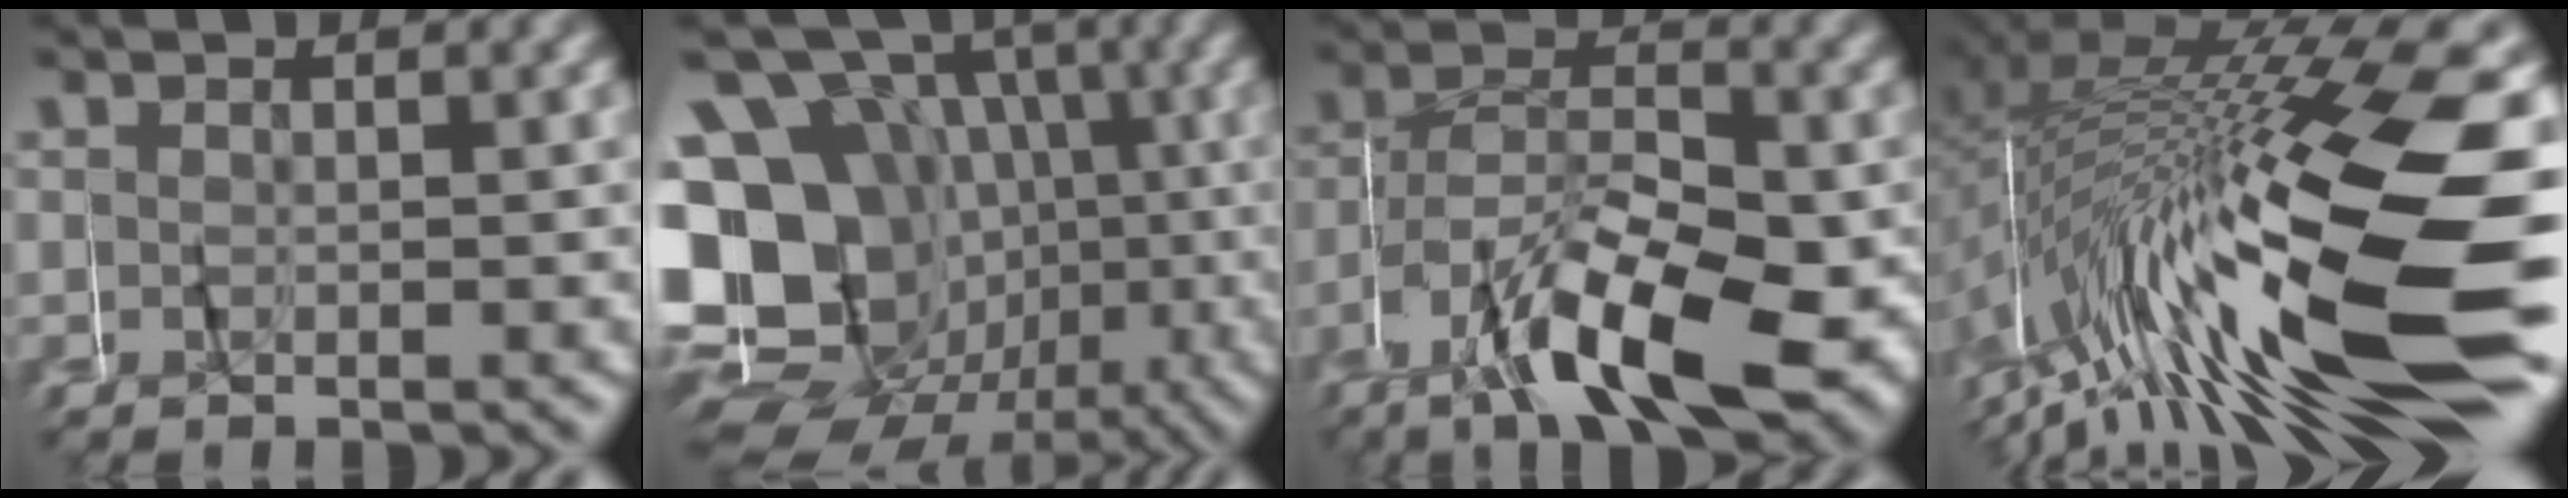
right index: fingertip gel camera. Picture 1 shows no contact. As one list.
[{"total": 14.6, "force": [-1.6, 12.0, 8.1], "torque": [-0.163, -0.042, -0.027]}, {"total": 9.8, "force": [-5.1, 4.2, 7.2], "torque": [-0.122, -0.012, -0.087]}, {"total": 14.7, "force": [-4.7, 4.4, 13.2], "torque": [-0.211, -0.003, -0.056]}]